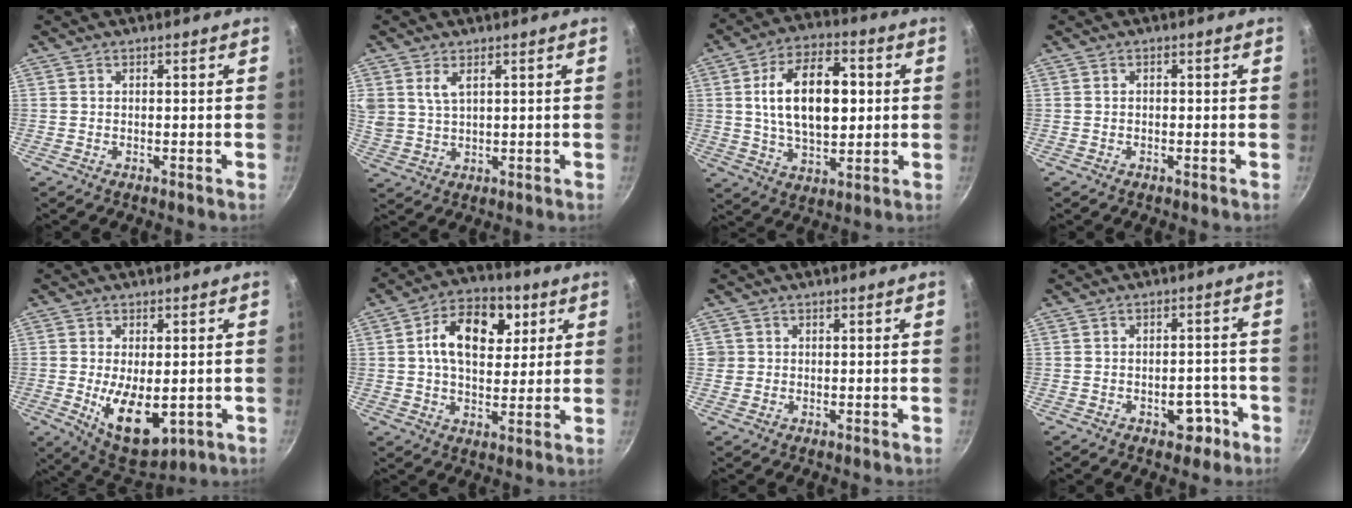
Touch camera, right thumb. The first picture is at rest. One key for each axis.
{"total": 5.0, "fx": 2.3, "fy": 2.8, "fz": 3.4, "tx": -0.069, "ty": -0.008, "tz": 0.055}
{"total": 16.7, "fx": 2.3, "fy": 9.3, "fz": 13.6, "tx": -0.208, "ty": 0.005, "tz": 0.040}
{"total": 0.5, "fx": -0.1, "fy": 0.4, "fz": 0.3, "tx": -0.001, "ty": 0.002, "tz": -0.006}
{"total": 11.7, "fx": -2.3, "fy": 5.9, "fz": 9.8, "tx": -0.148, "ty": -0.017, "tz": -0.017}
{"total": 14.1, "fx": 3.9, "fy": 9.0, "fz": 10.2, "tx": -0.136, "ty": 0.004, "tz": 0.059}
{"total": 1.8, "fx": 0.3, "fy": 1.8, "fz": 0.1, "tx": 0.009, "ty": 0.004, "tz": 0.003}
{"total": 4.7, "fx": -2.6, "fy": 3.0, "fz": 2.6, "tx": -0.011, "ty": 0.029, "tz": -0.031}